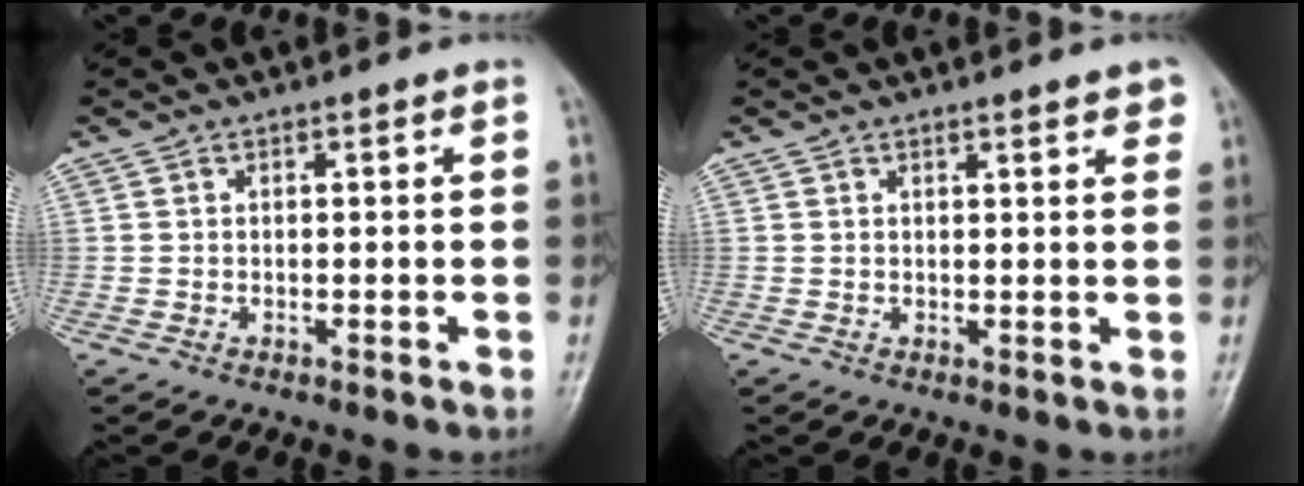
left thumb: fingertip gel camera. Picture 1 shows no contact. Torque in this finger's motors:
{"motor_torque": [-0.12, 0.06, -0.21, 0.01, 0.05]}